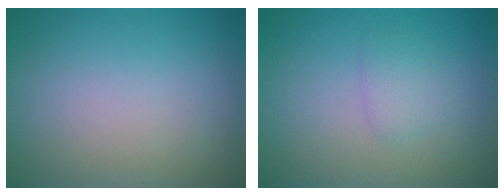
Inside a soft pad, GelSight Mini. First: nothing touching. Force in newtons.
{"total": 1.3, "press": 1.3, "slide": 0.0}